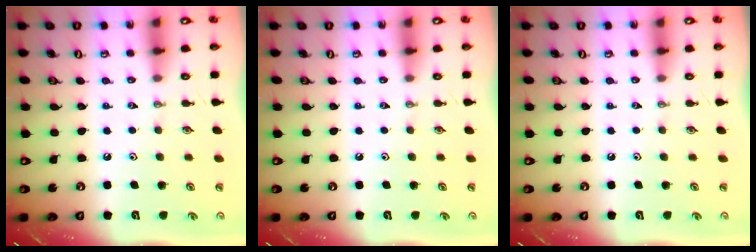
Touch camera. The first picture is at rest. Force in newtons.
{"total": 0.0}
{"total": 0.0}